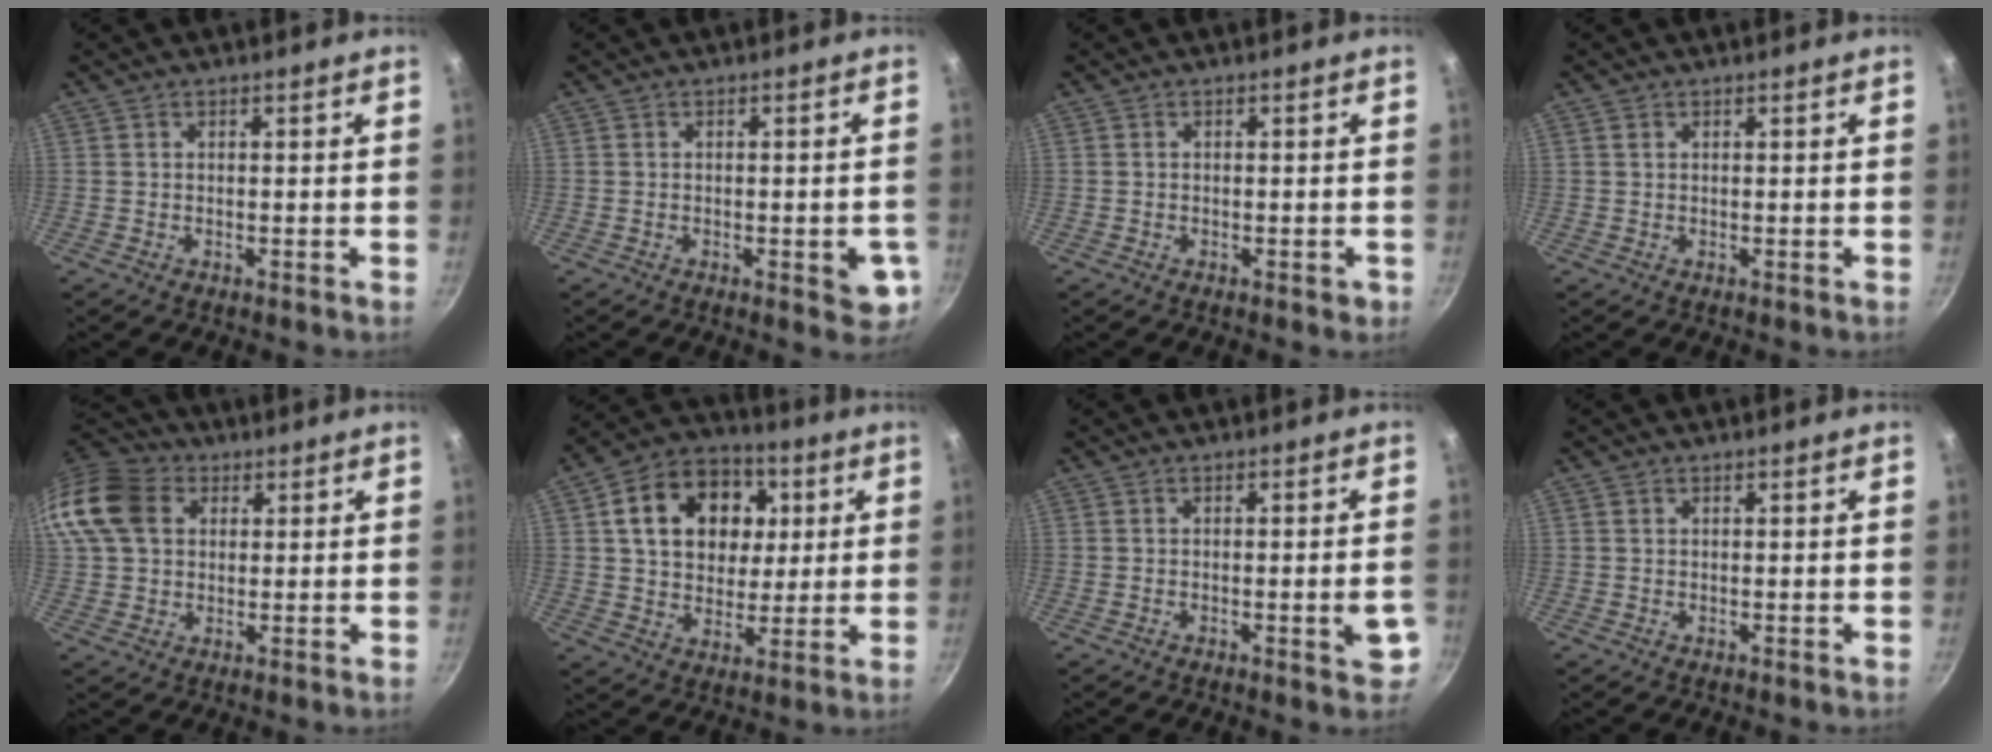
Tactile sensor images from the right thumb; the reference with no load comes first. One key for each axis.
{"total": 5.6, "fx": -1.6, "fy": 2.0, "fz": 5.0, "tx": -0.046, "ty": -0.004, "tz": -0.021}
{"total": 1.3, "fx": -0.6, "fy": 0.7, "fz": 1.0, "tx": -0.009, "ty": 0.003, "tz": -0.007}
{"total": 0.7, "fx": 0.3, "fy": 0.6, "fz": 0.3, "tx": -0.005, "ty": 0.001, "tz": 0.004}
{"total": 16.3, "fx": 4.8, "fy": 12.7, "fz": 9.0, "tx": -0.192, "ty": 0.023, "tz": 0.076}
{"total": 17.7, "fx": 4.4, "fy": 13.6, "fz": 10.4, "tx": -0.143, "ty": 0.013, "tz": 0.069}
{"total": 4.3, "fx": -1.3, "fy": 1.0, "fz": 4.0, "tx": -0.045, "ty": -0.001, "tz": -0.017}
{"total": 0.5, "fx": 0.2, "fy": 0.5, "fz": 0.2, "tx": -0.002, "ty": 0.002, "tz": 0.001}